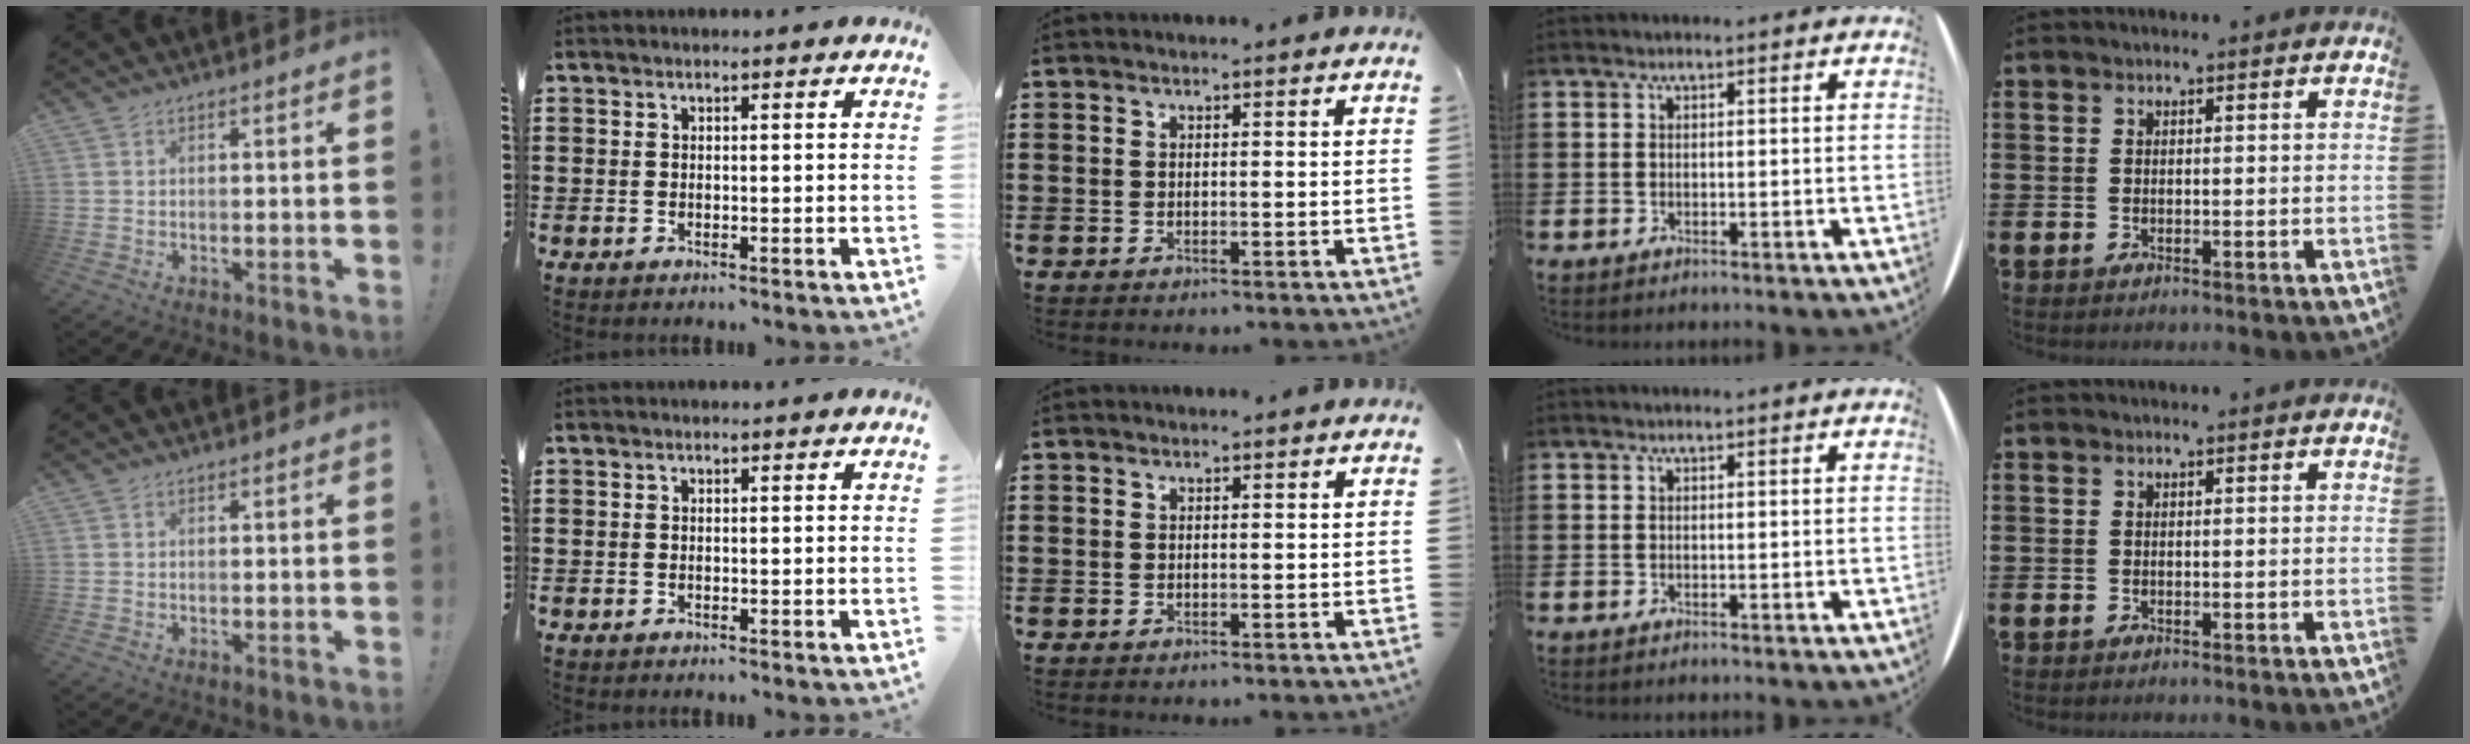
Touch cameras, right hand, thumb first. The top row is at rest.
{}